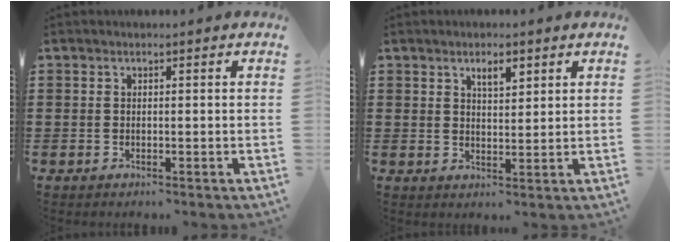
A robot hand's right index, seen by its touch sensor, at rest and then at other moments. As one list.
[{"total": 2.8, "force": [1.8, 1.0, 2.0], "torque": [-0.034, 0.002, 0.029]}]